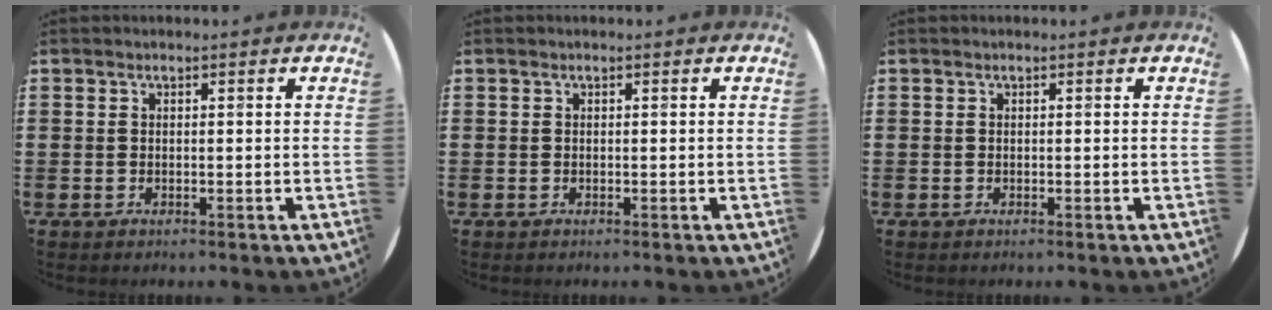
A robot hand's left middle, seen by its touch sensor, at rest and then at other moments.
{"total": 0.0}
{"total": 0.0}